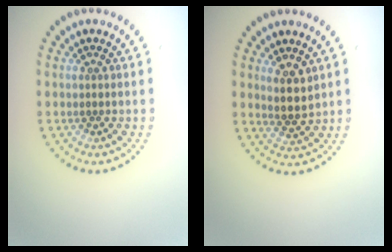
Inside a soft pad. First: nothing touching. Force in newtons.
{"total": 2.4, "press": 2.1, "slide": 1.2}